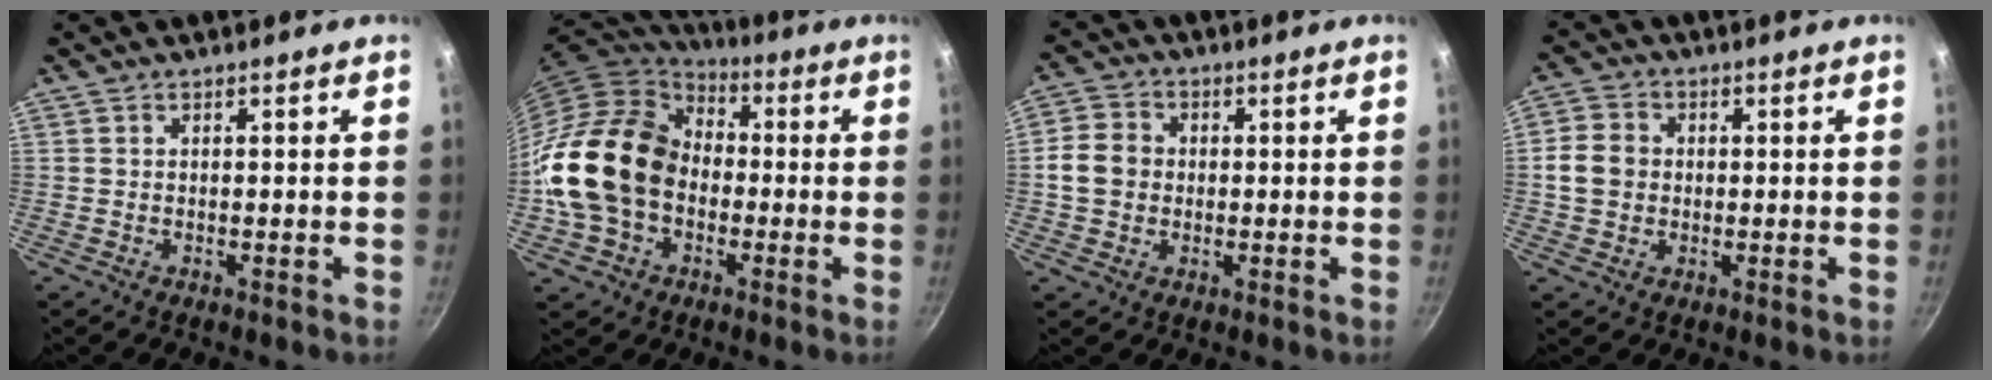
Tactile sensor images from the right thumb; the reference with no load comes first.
{"total": 20.0, "force": [-2.2, 15.2, 12.8], "torque": [-0.219, 0.047, -0.046]}
{"total": 6.8, "force": [-0.1, 5.8, 3.4], "torque": [-0.044, 0.010, -0.014]}
{"total": 6.1, "force": [0.0, 5.2, 3.1], "torque": [-0.041, 0.007, -0.010]}